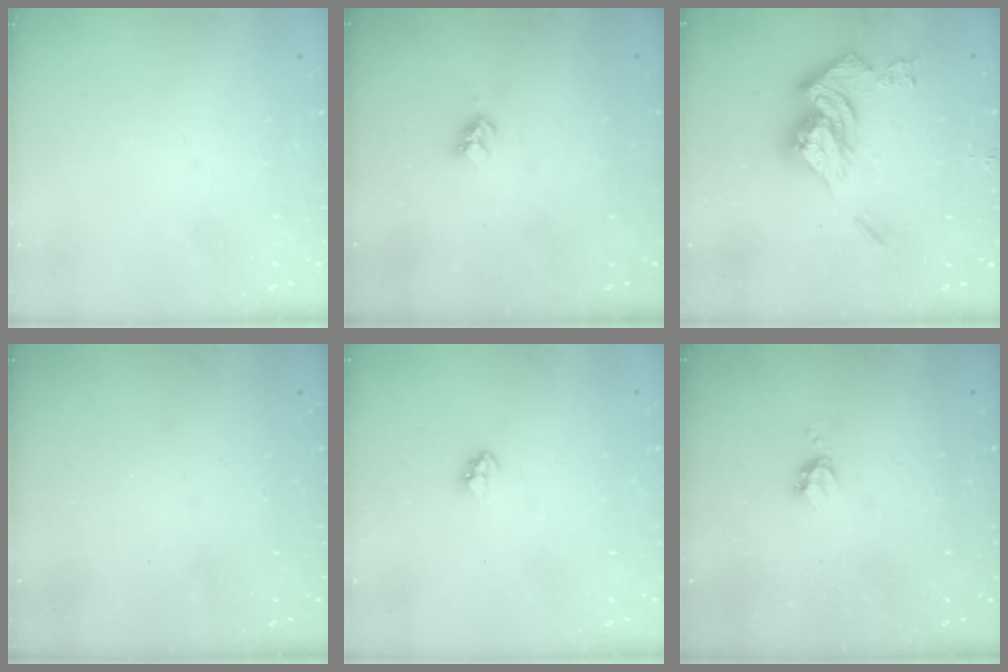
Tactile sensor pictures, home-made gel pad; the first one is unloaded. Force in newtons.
{"total": 3.9, "press": 3.8, "slide": 0.5}
{"total": 16.4, "press": 16.4, "slide": 1.7}
{"total": 1.1, "press": 1.1, "slide": 0.1}
{"total": 2.9, "press": 2.9, "slide": 0.2}
{"total": 3.5, "press": 3.4, "slide": 0.5}